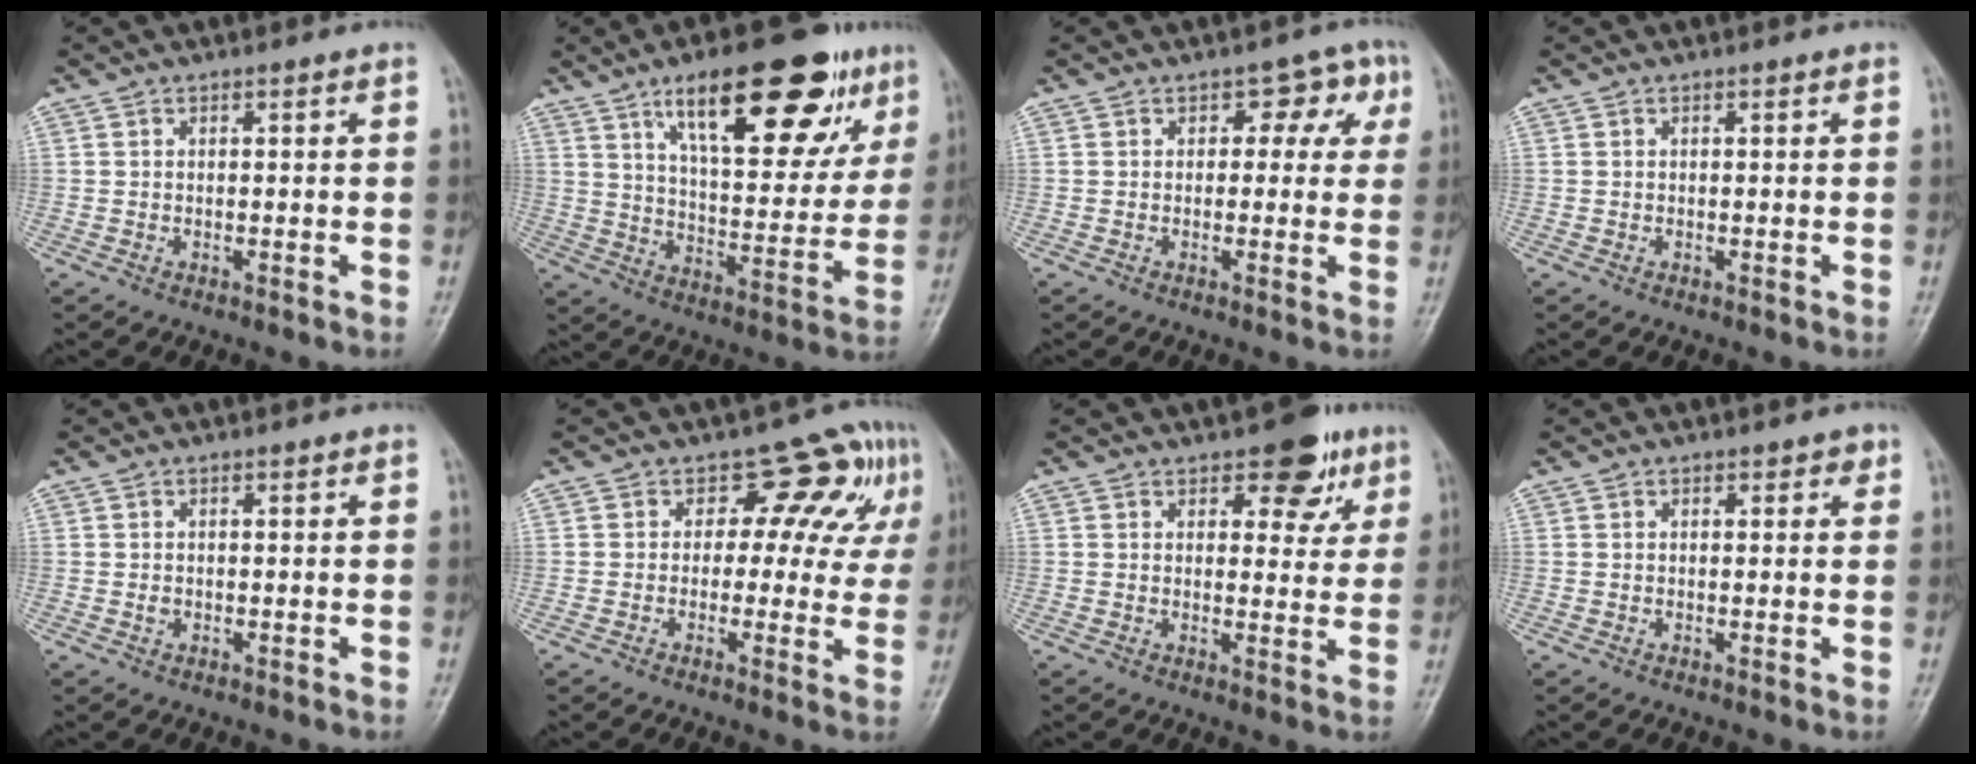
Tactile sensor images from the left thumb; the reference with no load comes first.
{"total": 23.6, "force": [13.0, 8.9, 17.6], "torque": [-0.215, -0.035, 0.201]}
{"total": 5.5, "force": [1.5, 3.9, 3.6], "torque": [0.004, 0.004, 0.007]}
{"total": 0.0}
{"total": 0.7, "force": [-0.2, 0.6, 0.2], "torque": [-0.005, 0.001, -0.005]}
{"total": 10.4, "force": [3.7, 7.0, 6.8], "torque": [-0.022, 0.002, 0.037]}
{"total": 7.5, "force": [4.3, 4.2, 4.5], "torque": [-0.020, -0.017, 0.051]}
{"total": 1.6, "force": [0.8, 1.1, 0.8], "torque": [0.003, -0.001, 0.006]}